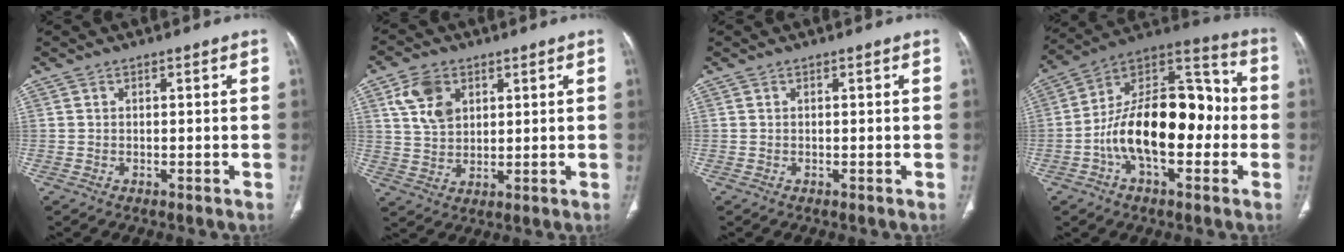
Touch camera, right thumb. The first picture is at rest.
{"total": 7.8, "force": [3.3, 5.4, 4.6], "torque": [-0.067, -0.010, 0.068]}
{"total": 0.0}
{"total": 22.3, "force": [-3.3, 11.8, 18.6], "torque": [-0.285, 0.050, -0.059]}